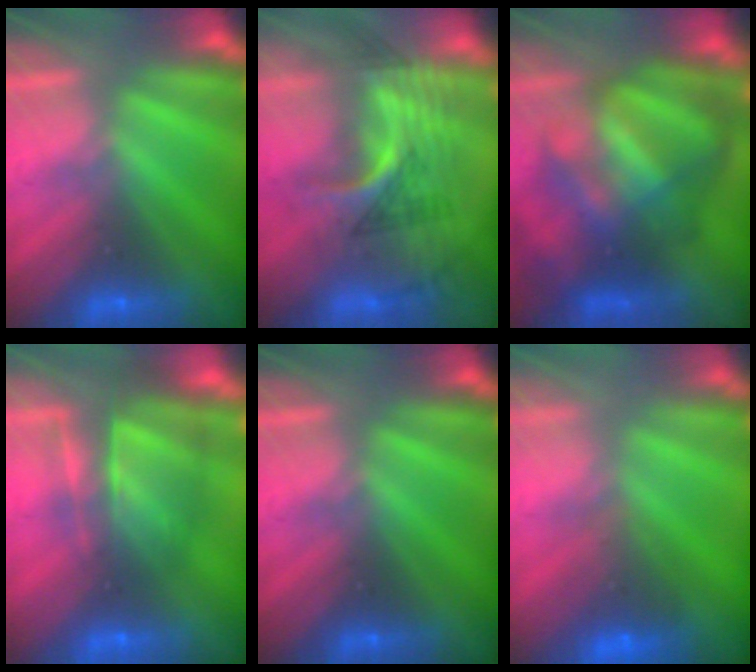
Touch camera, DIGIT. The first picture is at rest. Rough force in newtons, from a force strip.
{"total": 2.8}
{"total": 10.8}
{"total": 5.5}
{"total": 0.0}
{"total": 6.7}